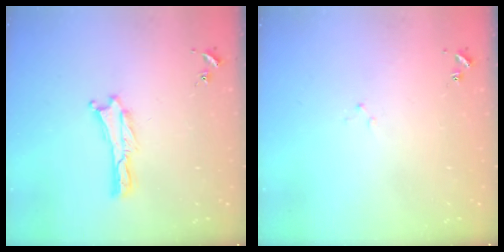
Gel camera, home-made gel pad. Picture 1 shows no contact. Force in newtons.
{"total": 1.4, "press": 1.4, "slide": 0.2}